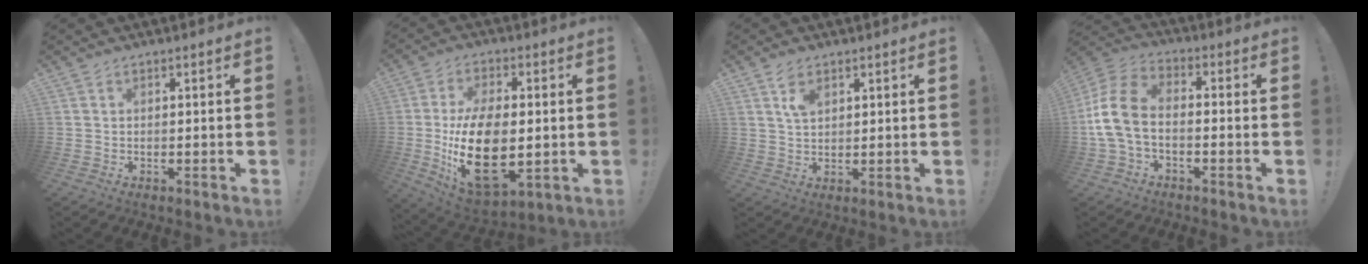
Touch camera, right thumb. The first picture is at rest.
{"total": 21.5, "force": [-2.1, 11.6, 18.0], "torque": [-0.348, -0.011, -0.026]}
{"total": 4.4, "force": [2.4, 2.2, 3.0], "torque": [-0.052, -0.006, 0.041]}
{"total": 11.5, "force": [-2.2, 7.2, 8.7], "torque": [-0.185, 0.022, -0.031]}